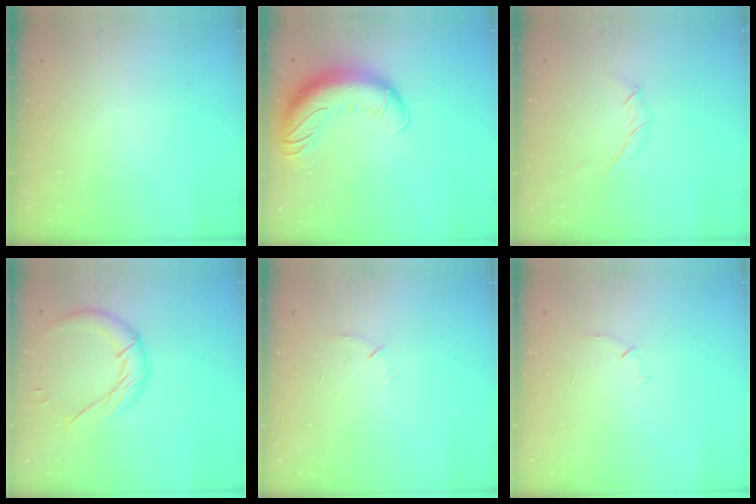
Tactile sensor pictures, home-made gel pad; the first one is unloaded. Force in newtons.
{"total": 16.7, "press": 16.2, "slide": 4.0}
{"total": 4.0, "press": 3.9, "slide": 0.9}
{"total": 11.5, "press": 11.5, "slide": 0.8}
{"total": 4.3, "press": 4.2, "slide": 1.1}
{"total": 4.3, "press": 4.2, "slide": 1.1}